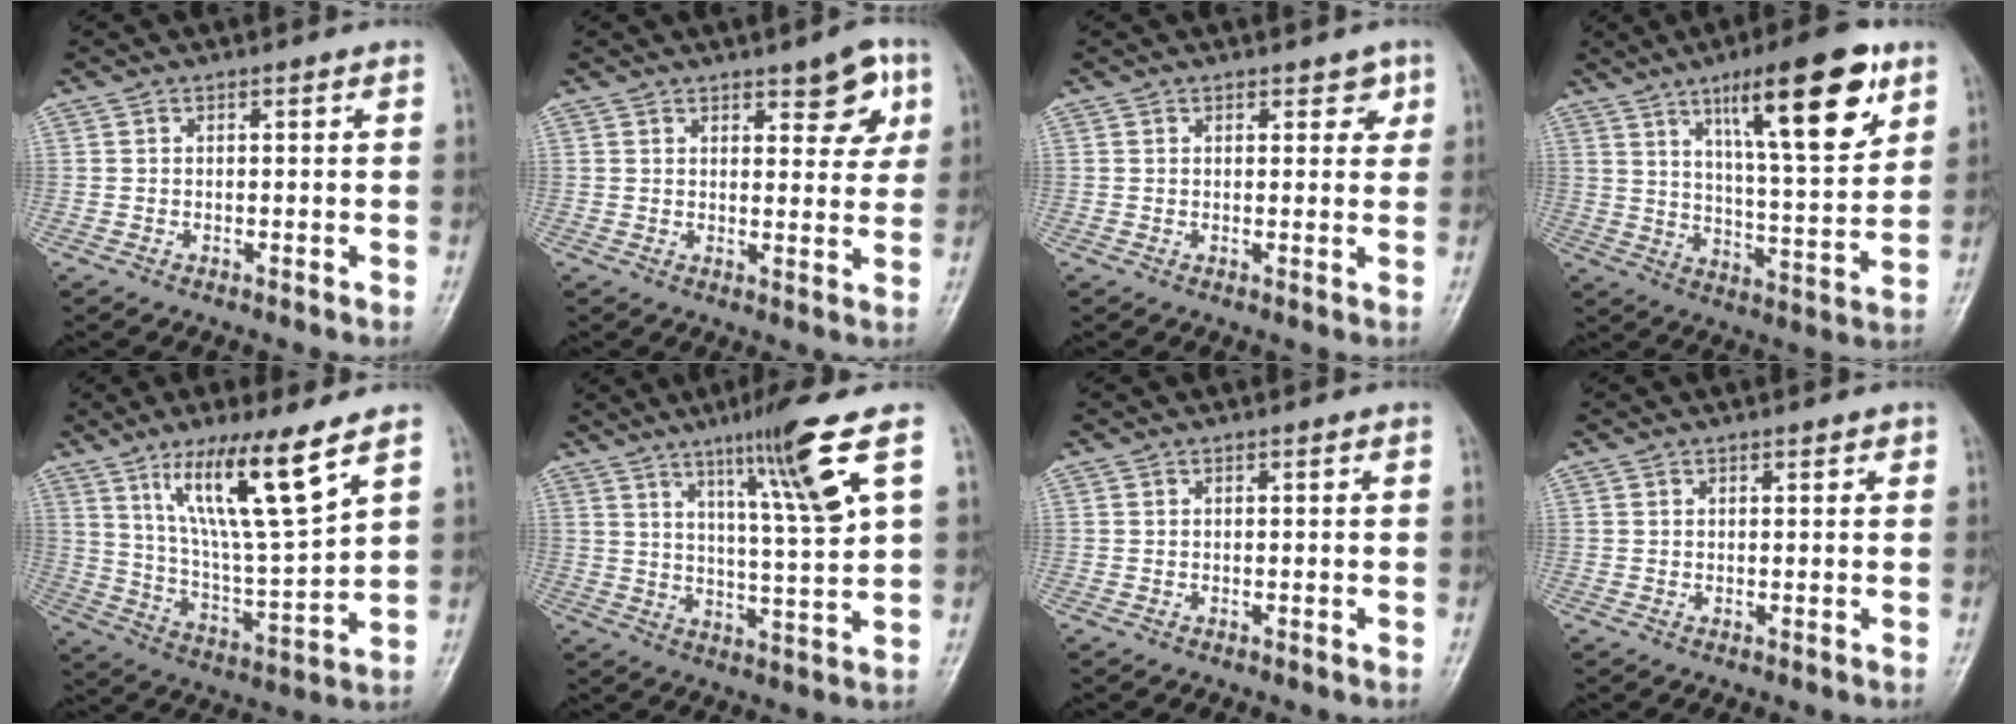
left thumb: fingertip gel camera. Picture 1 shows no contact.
{"total": 7.2, "force": [3.6, 3.0, 5.5], "torque": [-0.042, -0.016, 0.042]}
{"total": 2.6, "force": [1.4, 1.6, 1.6], "torque": [0.003, -0.004, 0.015]}
{"total": 18.7, "force": [9.8, 4.7, 15.3], "torque": [-0.210, -0.043, 0.155]}
{"total": 15.6, "force": [8.9, 2.0, 12.6], "torque": [-0.220, -0.054, 0.174]}
{"total": 12.6, "force": [6.2, -0.1, 10.9], "torque": [-0.180, -0.033, 0.105]}
{"total": 0.0}
{"total": 1.0, "force": [0.6, 0.4, 0.7], "torque": [-0.007, 0.000, 0.006]}